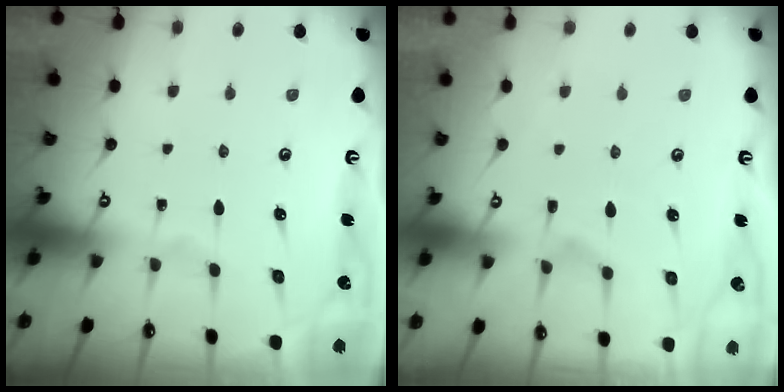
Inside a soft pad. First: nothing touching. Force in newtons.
{"total": 5.8, "press": 5.6, "slide": 1.4}